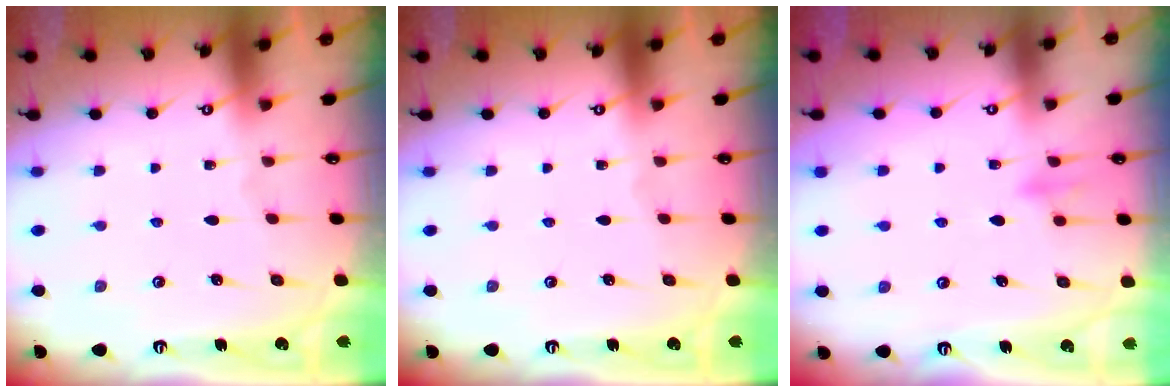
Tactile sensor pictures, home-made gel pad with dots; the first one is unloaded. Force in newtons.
{"total": 0.0}
{"total": 8.6, "press": 8.5, "slide": 1.6}